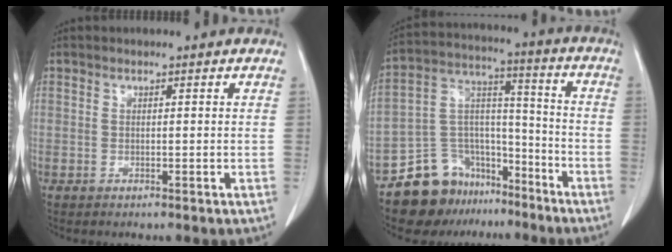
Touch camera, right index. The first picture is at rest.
{"total": 13.9, "force": [-10.7, 8.2, 3.3], "torque": [-0.052, 0.076, -0.179]}